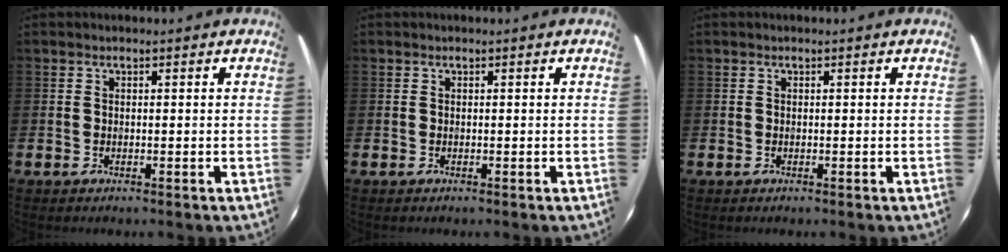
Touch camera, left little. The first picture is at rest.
{"total": 0.0}
{"total": 0.0}